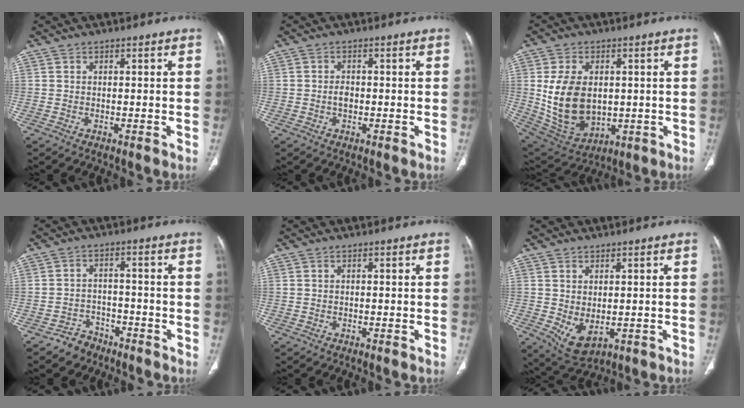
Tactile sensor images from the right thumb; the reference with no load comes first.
{"total": 1.6, "force": [-0.3, 1.0, 1.2], "torque": [-0.019, 0.003, -0.006]}
{"total": 15.2, "force": [0.7, 10.2, 11.2], "torque": [-0.187, -0.010, 0.041]}
{"total": 4.6, "force": [-3.6, 2.8, 0.3], "torque": [0.005, 0.031, -0.062]}
{"total": 0.0}
{"total": 5.9, "force": [-0.8, 3.3, 4.8], "torque": [-0.078, -0.007, 0.008]}